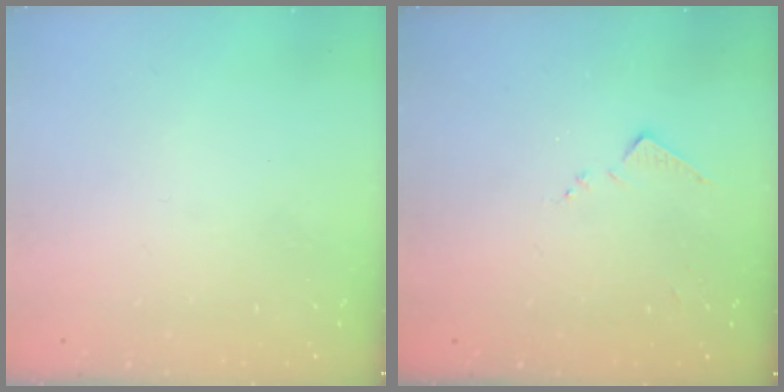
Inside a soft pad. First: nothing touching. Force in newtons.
{"total": 7.1, "press": 7.1, "slide": 0.7}